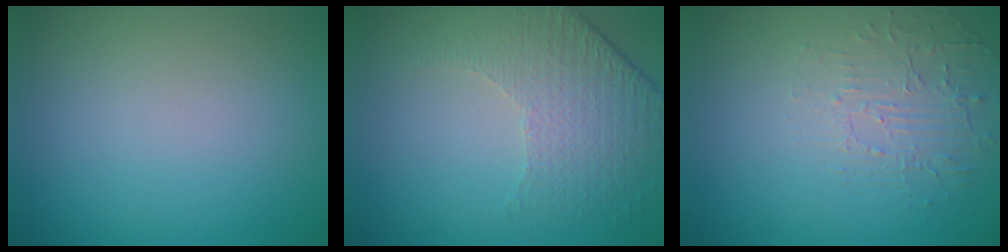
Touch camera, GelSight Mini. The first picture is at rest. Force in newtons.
{"total": 4.8, "press": 3.4, "slide": 3.4}
{"total": 1.9, "press": 0.8, "slide": 1.7}